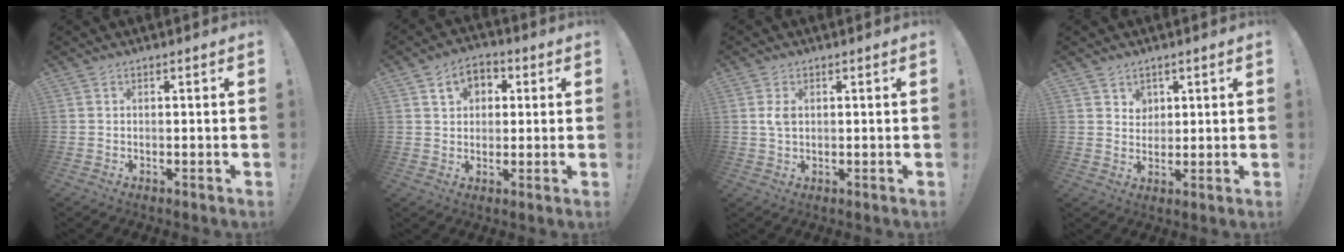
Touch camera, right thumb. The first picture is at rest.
{"total": 7.1, "force": [2.4, 5.6, 3.6], "torque": [-0.053, 0.000, 0.045]}
{"total": 3.1, "force": [0.8, 2.0, 2.3], "torque": [-0.030, -0.001, 0.011]}
{"total": 4.0, "force": [2.4, 3.2, 0.5], "torque": [-0.001, -0.017, 0.041]}